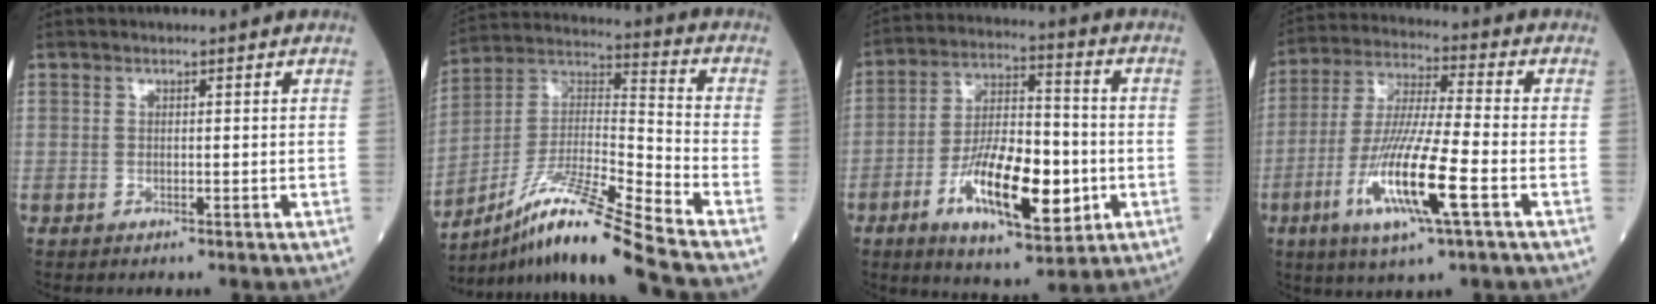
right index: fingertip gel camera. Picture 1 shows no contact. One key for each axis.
{"total": 16.5, "fx": -12.9, "fy": -1.9, "fz": 10.1, "tx": -0.195, "ty": 0.003, "tz": -0.233}
{"total": 15.5, "fx": -4.7, "fy": 5.2, "fz": 13.9, "tx": -0.250, "ty": -0.002, "tz": -0.075}
{"total": 14.3, "fx": -5.1, "fy": 0.8, "fz": 13.3, "tx": -0.270, "ty": -0.019, "tz": -0.095}